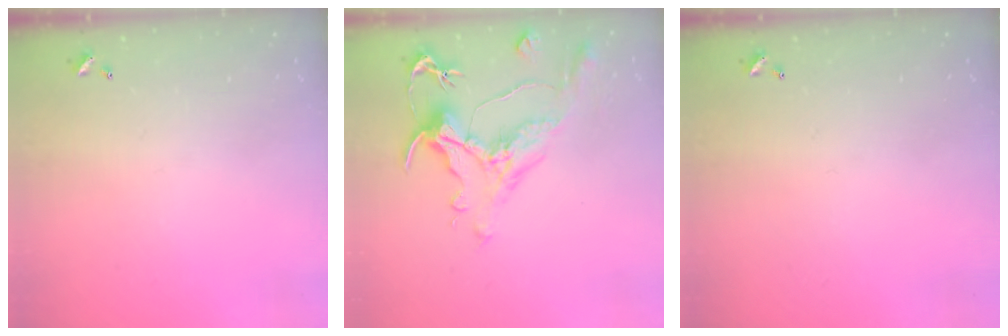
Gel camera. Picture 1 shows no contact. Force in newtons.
{"total": 1.5, "press": 0.4, "slide": 1.5}
{"total": 0.0}